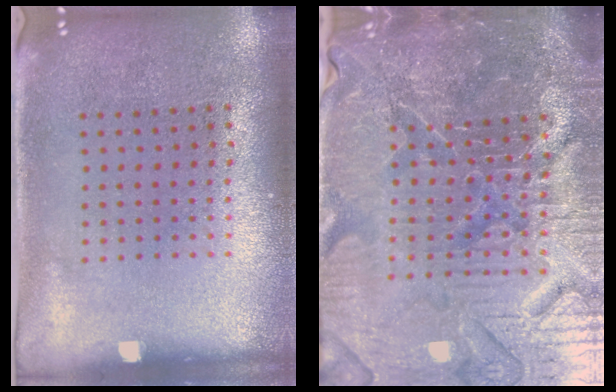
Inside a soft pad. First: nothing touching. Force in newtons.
{"total": 6.4, "press": 5.9, "slide": 2.6}